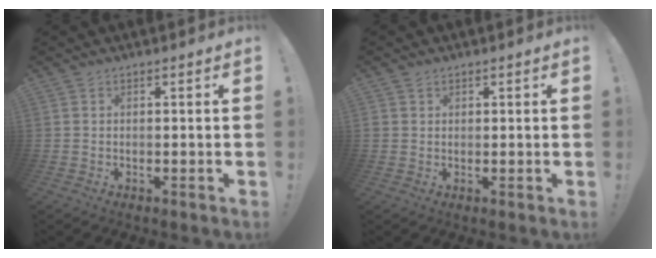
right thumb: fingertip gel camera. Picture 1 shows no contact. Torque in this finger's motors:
{"motor_torque": [0.21, -0.36, 0.24, -0.06, 0.04]}